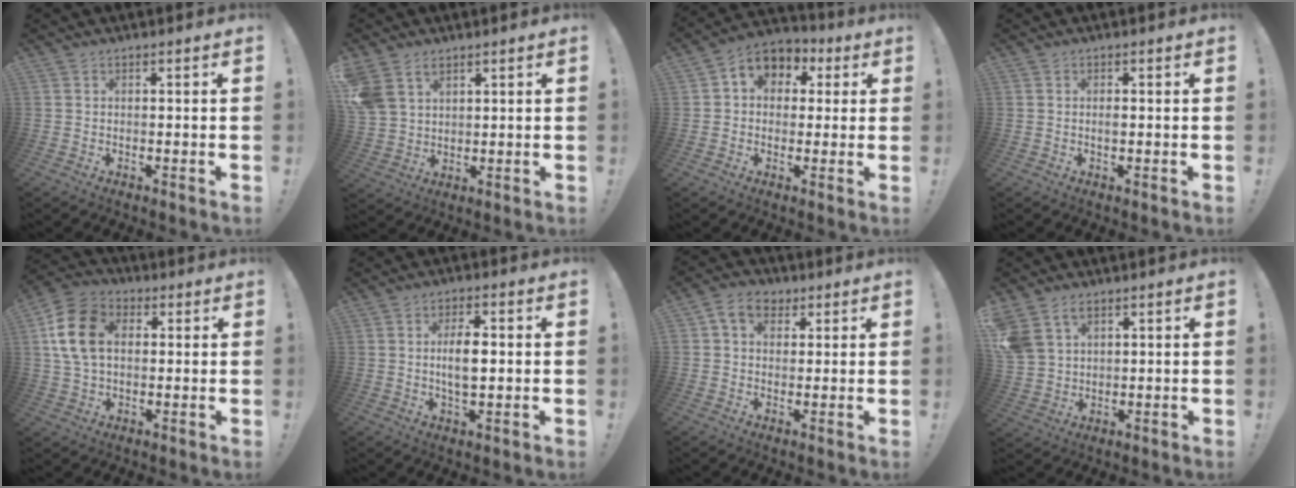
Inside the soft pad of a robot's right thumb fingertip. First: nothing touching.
{"total": 7.0, "force": [4.2, 4.8, 2.9], "torque": [-0.055, -0.020, 0.084]}
{"total": 7.4, "force": [1.5, 6.3, 3.4], "torque": [-0.051, -0.001, 0.035]}
{"total": 0.9, "force": [-0.2, 0.4, 0.7], "torque": [-0.013, 0.002, -0.006]}
{"total": 14.8, "force": [2.8, 10.5, 10.0], "torque": [-0.190, 0.007, 0.057]}
{"total": 7.4, "force": [0.3, 3.3, 6.6], "torque": [-0.120, -0.005, -0.006]}
{"total": 7.3, "force": [3.0, 5.6, 3.6], "torque": [-0.056, -0.004, 0.058]}
{"total": 7.3, "force": [4.2, 5.0, 3.2], "torque": [-0.061, -0.020, 0.085]}